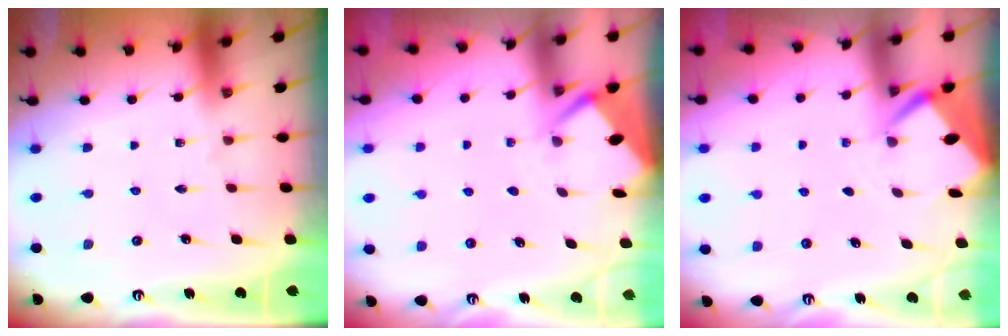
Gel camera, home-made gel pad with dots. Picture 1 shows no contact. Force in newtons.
{"total": 2.8, "press": 2.7, "slide": 0.4}
{"total": 2.5, "press": 2.5, "slide": 0.3}